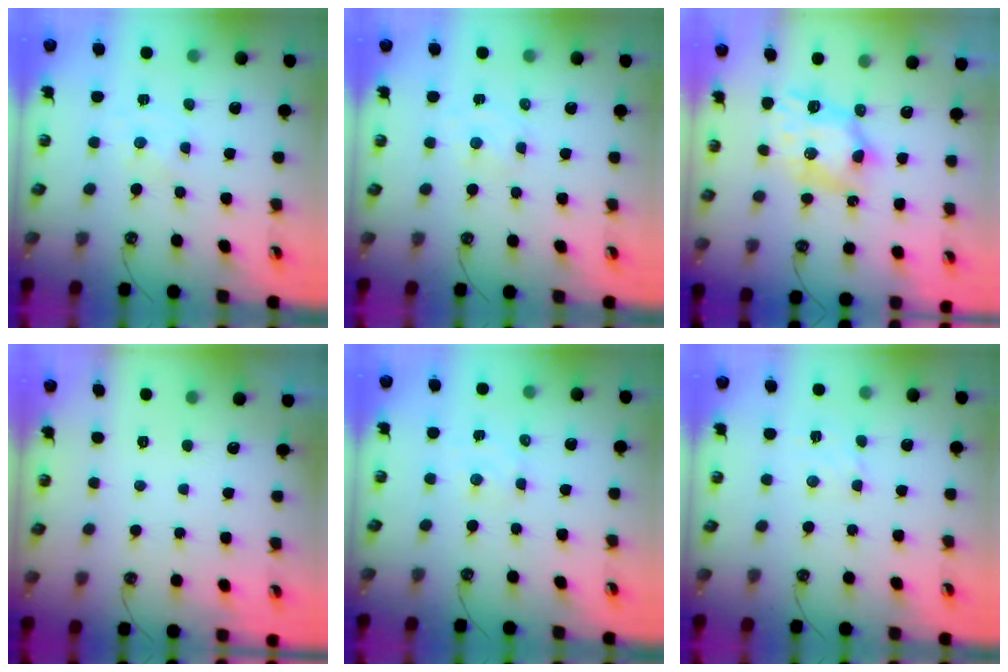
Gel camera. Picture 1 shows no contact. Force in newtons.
{"total": 2.6, "press": 2.6, "slide": 0.1}
{"total": 9.8, "press": 9.8, "slide": 0.8}
{"total": 0.0}
{"total": 3.5, "press": 3.4, "slide": 0.3}
{"total": 2.9, "press": 2.8, "slide": 0.7}